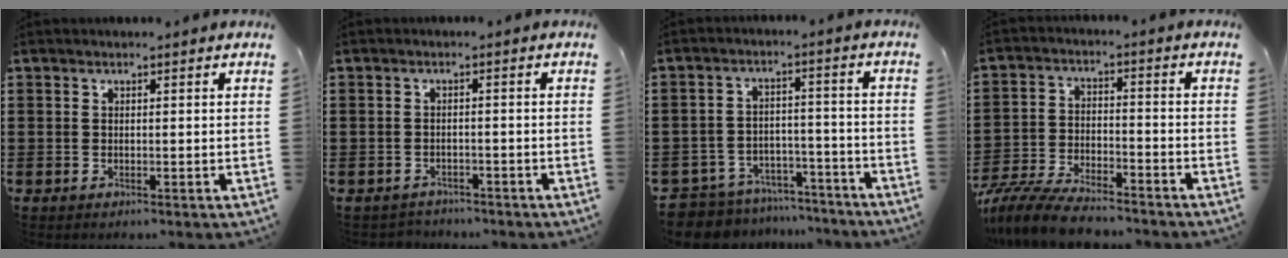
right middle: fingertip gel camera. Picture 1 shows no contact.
{"total": 1.7, "force": [-1.7, 0.4, -0.2], "torque": [-0.004, -0.001, -0.038]}
{"total": 6.8, "force": [-6.7, 1.1, 0.4], "torque": [-0.025, 0.013, -0.138]}
{"total": 8.0, "force": [-7.5, 1.1, 2.6], "torque": [-0.058, 0.007, -0.147]}